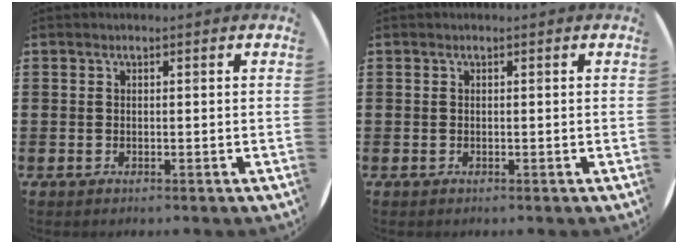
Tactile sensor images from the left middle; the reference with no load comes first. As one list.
[{"total": 0.0}]